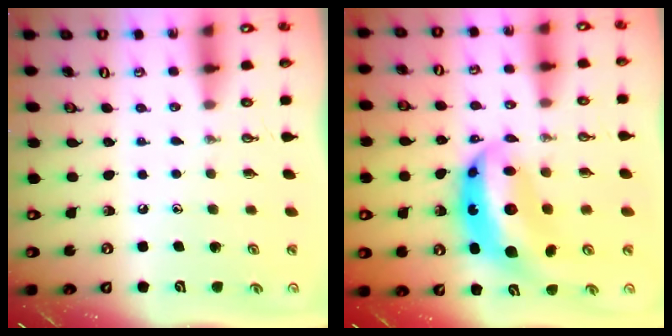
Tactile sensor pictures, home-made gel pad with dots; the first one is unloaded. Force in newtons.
{"total": 13.4, "press": 13.3, "slide": 1.3}